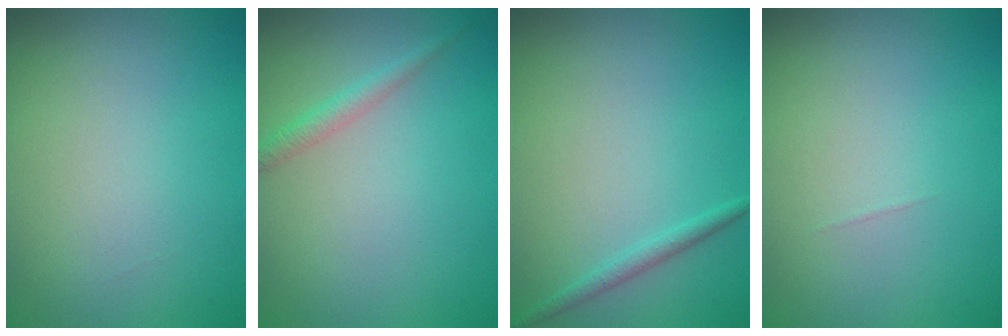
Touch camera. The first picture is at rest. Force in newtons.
{"total": 1.4, "press": 1.4, "slide": 0.0}
{"total": 1.2, "press": 1.2, "slide": 0.0}
{"total": 0.0}